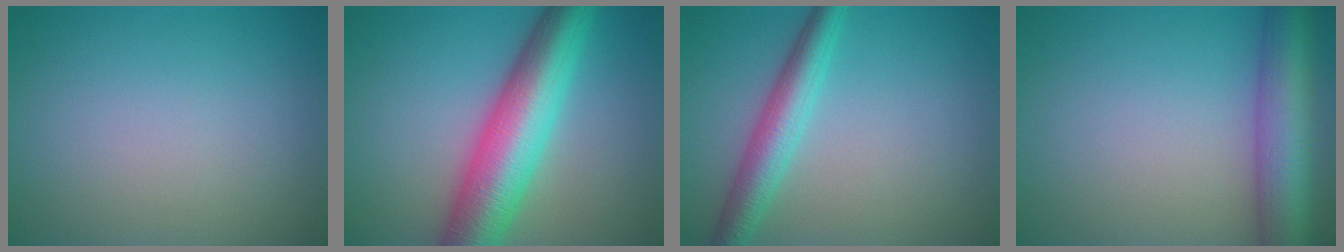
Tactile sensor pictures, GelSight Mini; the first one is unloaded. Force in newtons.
{"total": 10.1, "press": 10.1, "slide": 0.1}
{"total": 4.2, "press": 4.2, "slide": 0.1}
{"total": 7.8, "press": 7.8, "slide": 0.3}